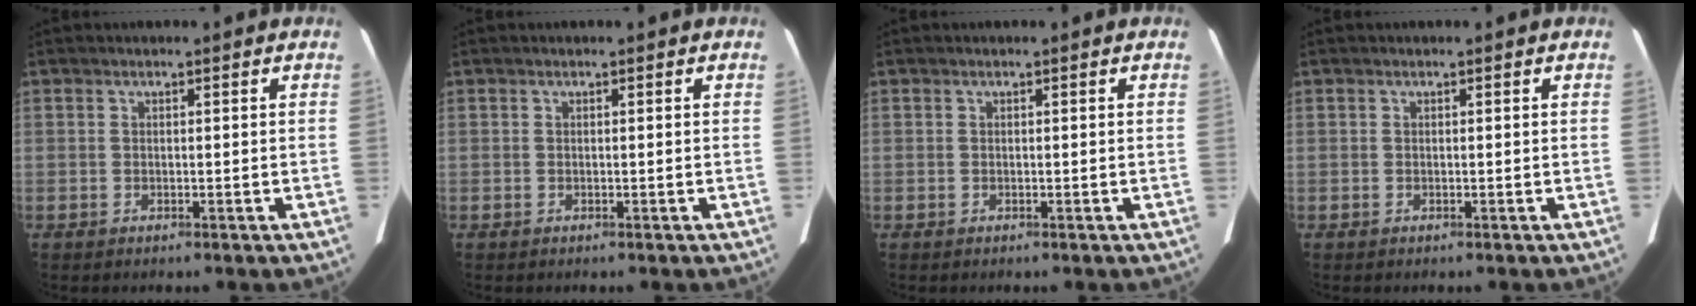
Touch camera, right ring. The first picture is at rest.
{"total": 0.0}
{"total": 0.0}
{"total": 0.0}